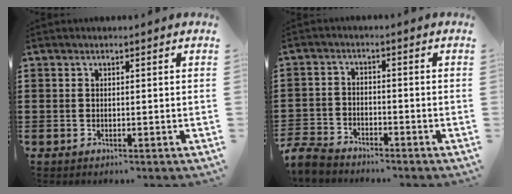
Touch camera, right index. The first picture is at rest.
{"total": 4.0, "force": [-3.9, 0.9, 0.6], "torque": [-0.035, -0.004, -0.086]}